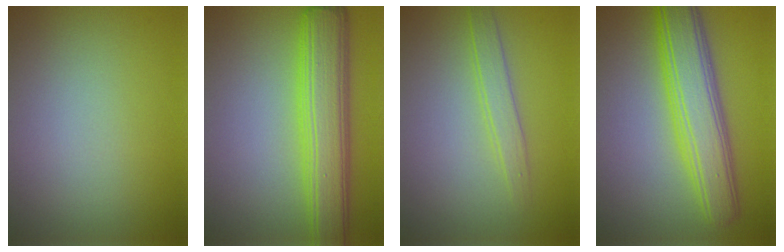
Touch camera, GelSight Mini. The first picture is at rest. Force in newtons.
{"total": 7.5, "press": 7.5, "slide": 0.1}
{"total": 2.0, "press": 2.0, "slide": 0.1}
{"total": 7.1, "press": 7.1, "slide": 0.1}